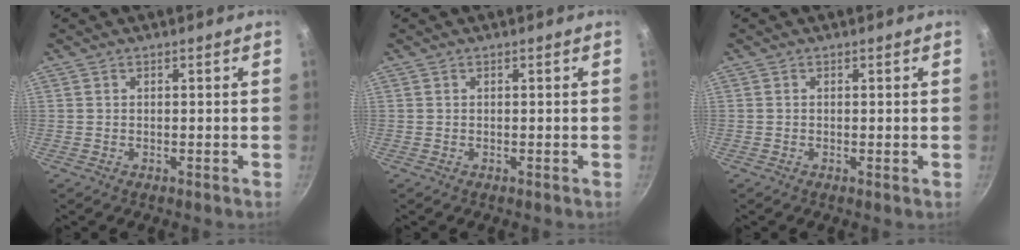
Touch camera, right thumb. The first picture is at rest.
{"total": 0.0}
{"total": 0.0}